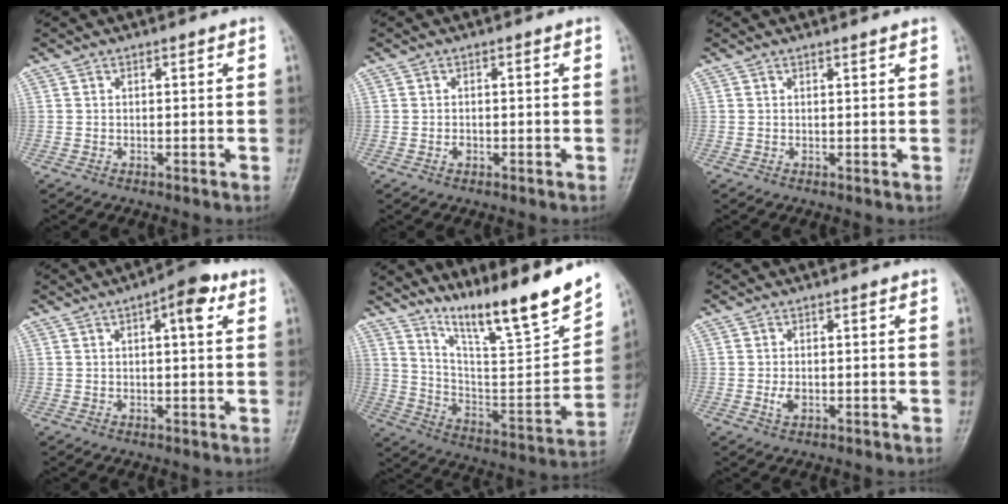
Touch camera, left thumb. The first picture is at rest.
{"total": 1.0, "force": [-0.4, 0.7, 0.6], "torque": [-0.006, 0.002, -0.006]}
{"total": 0.7, "force": [0.6, -0.1, 0.3], "torque": [-0.010, -0.003, 0.013]}
{"total": 6.8, "force": [2.8, 2.3, 5.8], "torque": [-0.071, 0.006, 0.032]}
{"total": 20.4, "force": [15.7, 1.4, 12.9], "torque": [-0.175, -0.093, 0.273]}
{"total": 2.0, "force": [-0.3, 1.2, 1.6], "torque": [-0.030, -0.002, -0.006]}